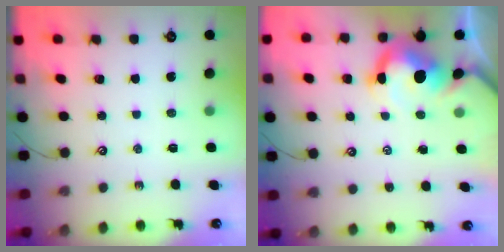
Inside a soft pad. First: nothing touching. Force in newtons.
{"total": 8.1, "press": 8.0, "slide": 1.4}